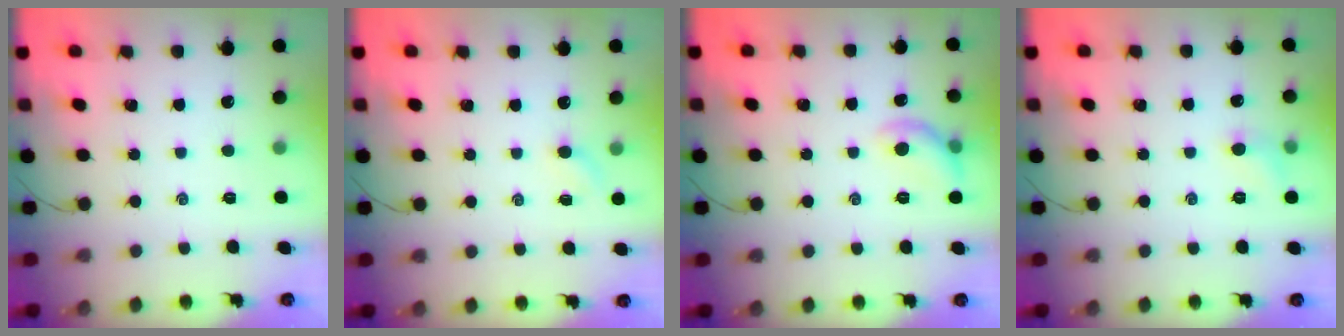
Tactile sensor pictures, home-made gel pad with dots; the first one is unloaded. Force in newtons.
{"total": 2.4, "press": 2.3, "slide": 0.8}
{"total": 8.2, "press": 8.1, "slide": 0.5}
{"total": 5.8, "press": 5.5, "slide": 1.7}